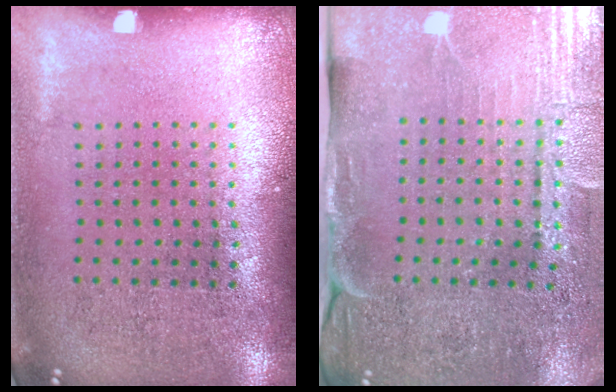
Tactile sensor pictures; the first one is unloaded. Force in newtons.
{"total": 3.7, "press": 3.5, "slide": 1.2}